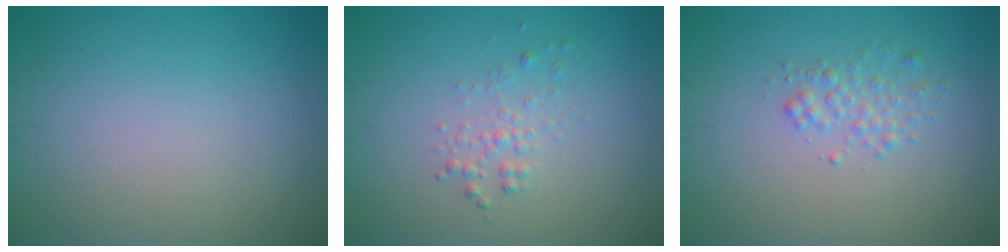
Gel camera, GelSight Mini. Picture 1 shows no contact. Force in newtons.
{"total": 1.4, "press": 1.4, "slide": 0.0}
{"total": 1.6, "press": 1.6, "slide": 0.1}